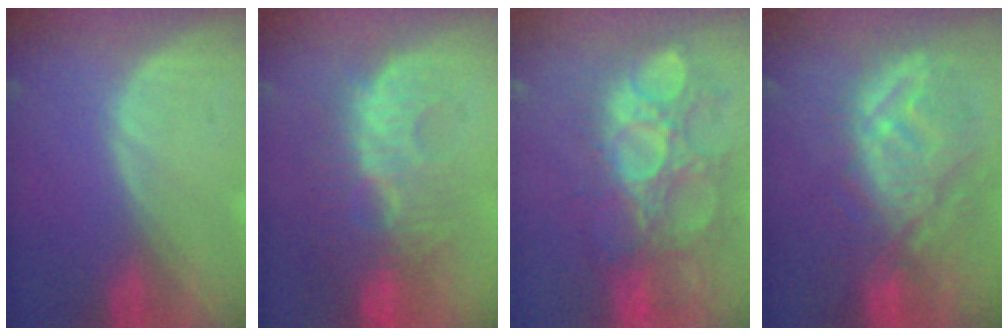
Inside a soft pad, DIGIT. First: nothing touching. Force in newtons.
{"total": 9.6, "press": 9.3, "slide": 2.2}
{"total": 11.7, "press": 11.1, "slide": 3.7}
{"total": 11.9, "press": 10.9, "slide": 4.9}